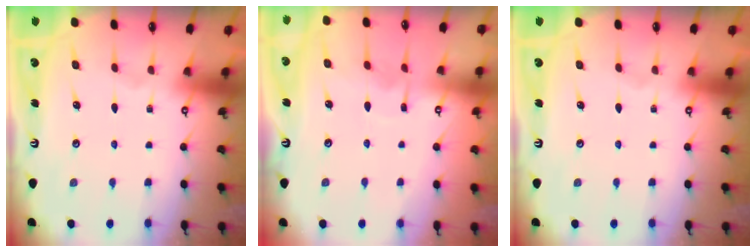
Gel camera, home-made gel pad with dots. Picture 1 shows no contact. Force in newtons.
{"total": 3.9, "press": 3.8, "slide": 0.3}
{"total": 0.0}